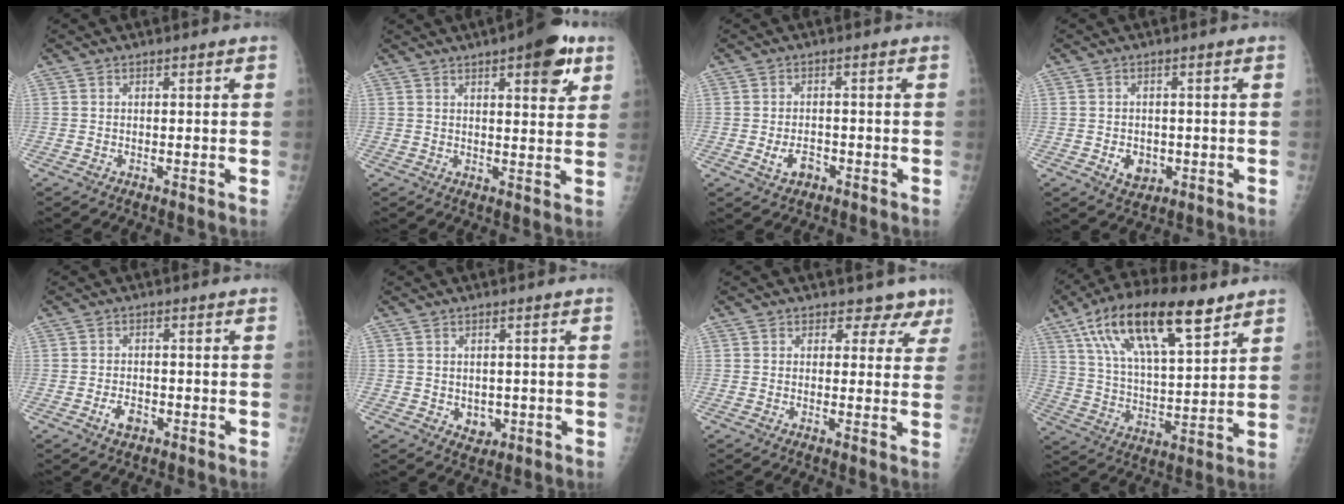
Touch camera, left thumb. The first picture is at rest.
{"total": 10.2, "force": [5.3, 3.4, 8.0], "torque": [-0.082, -0.018, 0.064]}
{"total": 3.6, "force": [-1.4, 2.5, 2.2], "torque": [-0.033, 0.007, -0.020]}
{"total": 4.0, "force": [-1.0, 3.2, 2.2], "torque": [-0.017, 0.003, -0.004]}
{"total": 3.1, "force": [-1.4, 2.0, 2.0], "torque": [-0.029, 0.005, -0.022]}
{"total": 3.1, "force": [-0.3, 2.6, 1.7], "torque": [-0.011, -0.003, 0.007]}
{"total": 4.9, "force": [3.8, 3.1, 0.3], "torque": [0.032, -0.021, 0.031]}
{"total": 21.5, "force": [11.9, 8.2, 15.9], "torque": [-0.263, -0.024, 0.213]}